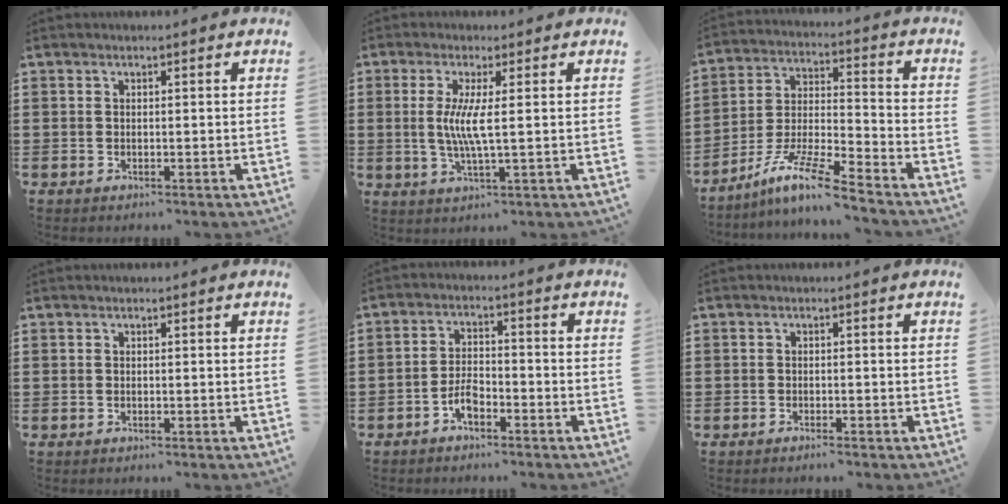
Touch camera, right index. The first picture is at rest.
{"total": 5.3, "force": [0.4, 0.1, 5.2], "torque": [-0.106, -0.010, 0.002]}
{"total": 10.2, "force": [-8.2, 0.6, 6.0], "torque": [-0.124, 0.007, -0.164]}
{"total": 0.0}
{"total": 3.6, "force": [-2.3, 1.5, 2.3], "torque": [-0.055, 0.005, -0.050]}
{"total": 0.9, "force": [-0.8, 0.0, 0.2], "torque": [-0.007, -0.002, -0.017]}